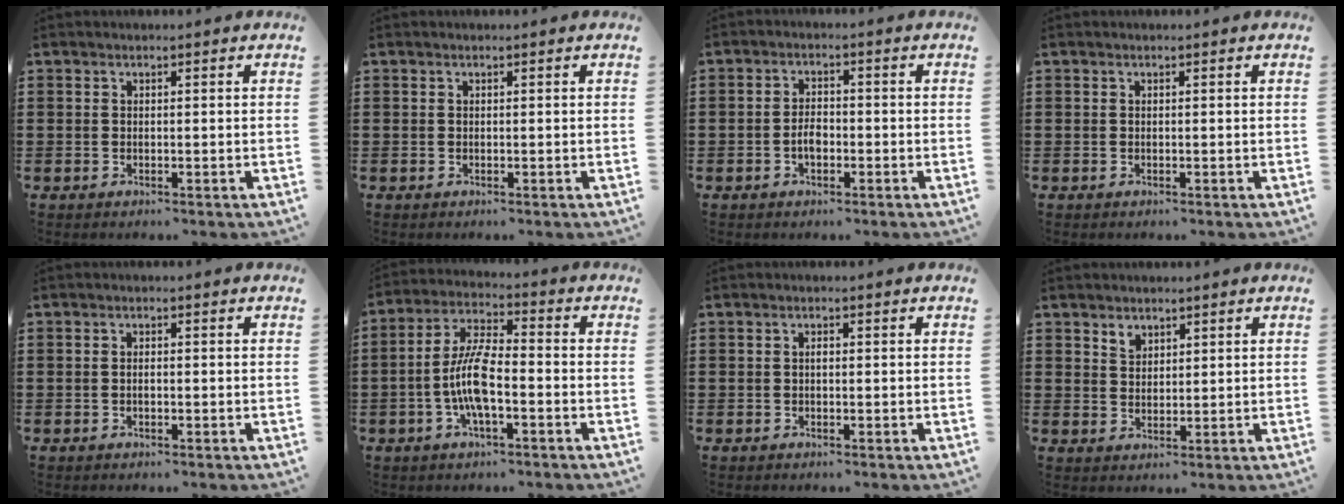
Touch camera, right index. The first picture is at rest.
{"total": 0.0}
{"total": 2.8, "force": [-0.9, 1.5, 2.2], "torque": [-0.051, -0.002, -0.018]}
{"total": 0.0}
{"total": 0.9, "force": [-0.2, 0.2, 0.9], "torque": [-0.019, -0.005, -0.002]}
{"total": 8.7, "force": [-2.1, 2.6, 8.1], "torque": [-0.185, -0.013, -0.046]}
{"total": 0.7, "force": [0.0, 0.3, 0.7], "torque": [-0.014, 0.000, 0.001]}
{"total": 2.3, "force": [1.8, 1.4, 0.4], "torque": [-0.006, 0.000, 0.032]}